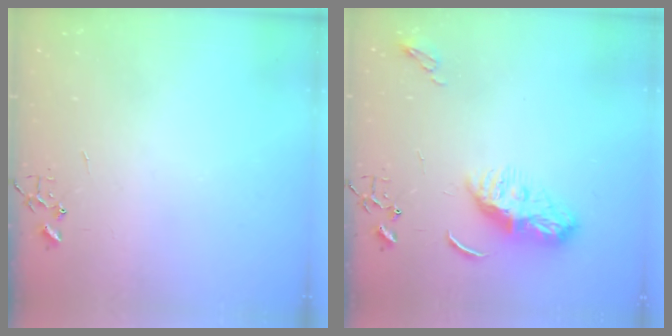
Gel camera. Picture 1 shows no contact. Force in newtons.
{"total": 8.5, "press": 8.5, "slide": 0.3}